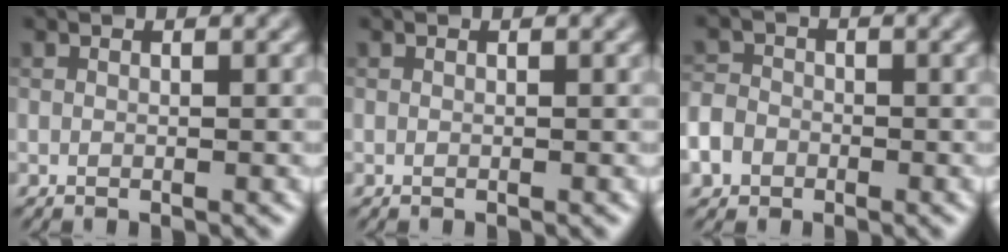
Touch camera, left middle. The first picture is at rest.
{"total": 0.0}
{"total": 4.0, "force": [-2.4, 3.0, 1.1], "torque": [-0.021, -0.006, -0.046]}